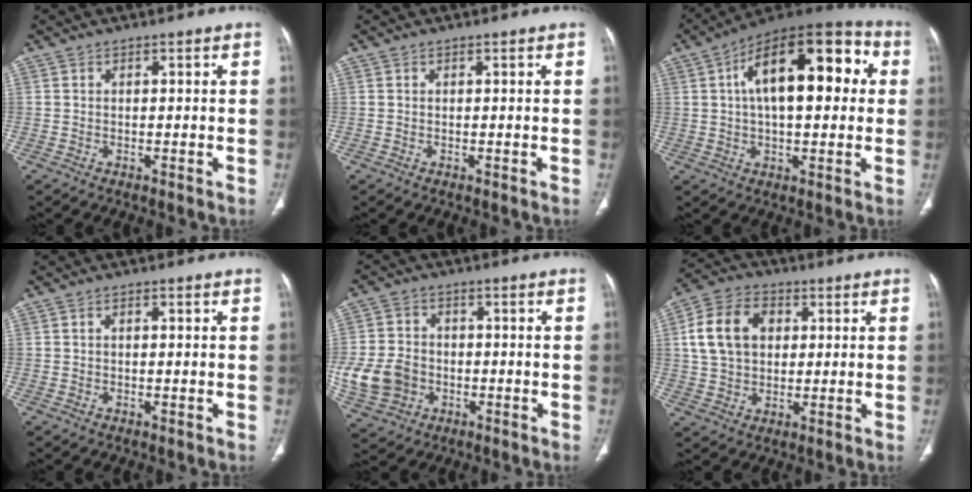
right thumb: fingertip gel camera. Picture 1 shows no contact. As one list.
[{"total": 0.0}, {"total": 21.0, "force": [4.4, 9.9, 17.9], "torque": [-0.249, 0.034, 0.057]}, {"total": 0.8, "force": [0.1, 0.5, 0.6], "torque": [-0.012, 0.002, 0.001]}, {"total": 10.9, "force": [-2.3, 9.1, 5.6], "torque": [-0.102, 0.012, -0.036]}, {"total": 13.1, "force": [2.9, 9.6, 8.4], "torque": [-0.141, 0.012, 0.049]}]